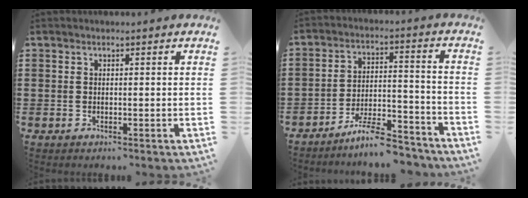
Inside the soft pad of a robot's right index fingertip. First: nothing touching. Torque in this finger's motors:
{"motor_torque": [0.53, 0.77, -0.20, -0.21]}